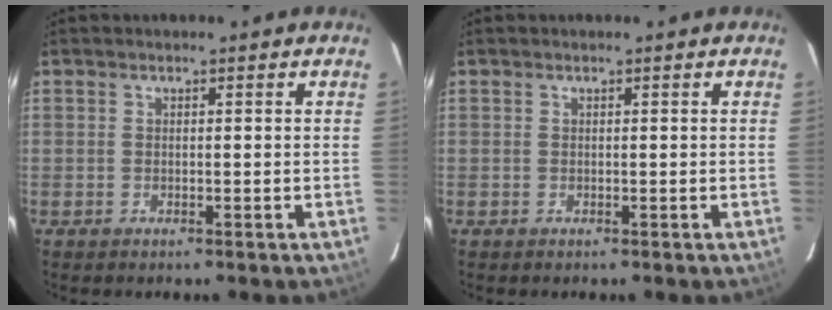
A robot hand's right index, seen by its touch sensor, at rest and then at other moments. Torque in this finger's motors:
{"motor_torque": [0.10, 0.06, 0.05, 0.01]}